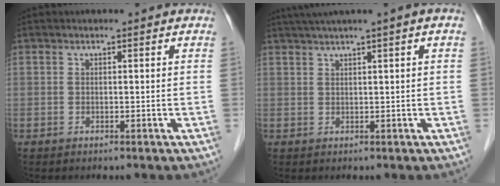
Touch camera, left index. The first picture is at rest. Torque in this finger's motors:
{"motor_torque": [-0.04, -0.66, 0.72, 0.17]}